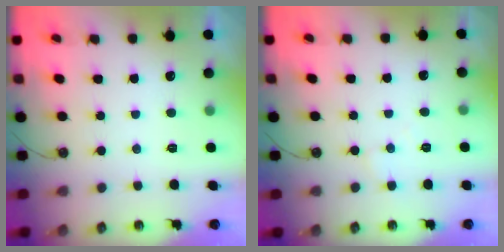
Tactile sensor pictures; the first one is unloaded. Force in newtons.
{"total": 3.4, "press": 3.3, "slide": 0.5}